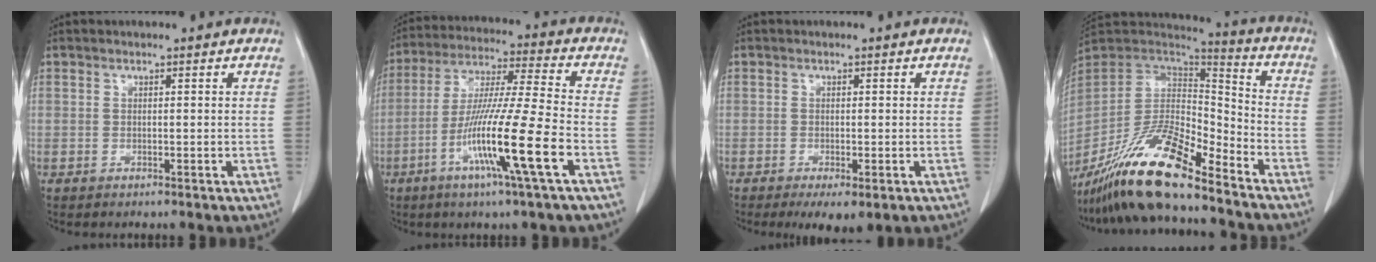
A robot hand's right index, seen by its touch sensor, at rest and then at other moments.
{"total": 15.6, "force": [-5.9, -1.2, 14.4], "torque": [-0.278, -0.020, -0.112]}
{"total": 4.5, "force": [-2.3, 1.3, 3.6], "torque": [-0.050, -0.011, -0.028]}
{"total": 18.3, "force": [-13.9, 3.2, 11.4], "torque": [-0.227, -0.011, -0.260]}